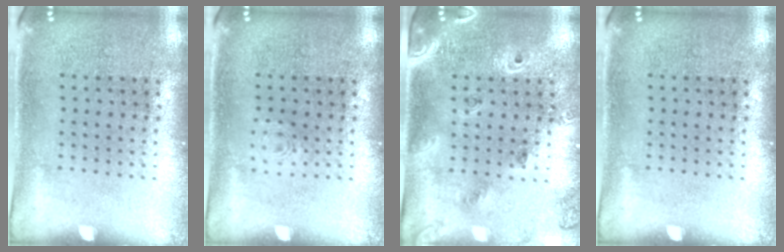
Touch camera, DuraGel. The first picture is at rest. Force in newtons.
{"total": 0.6, "press": 0.6, "slide": 0.1}
{"total": 1.5, "press": 1.5, "slide": 0.4}
{"total": 0.0}